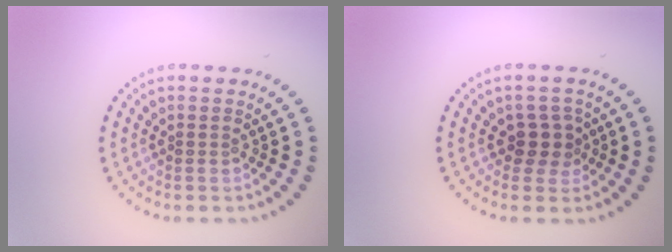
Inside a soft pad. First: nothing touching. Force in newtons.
{"total": 2.2, "press": 1.9, "slide": 1.3}